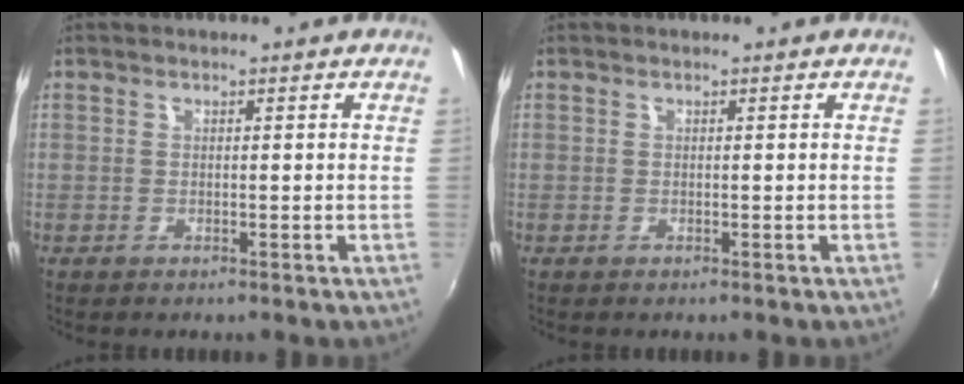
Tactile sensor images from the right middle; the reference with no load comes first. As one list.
[{"total": 0.0}]